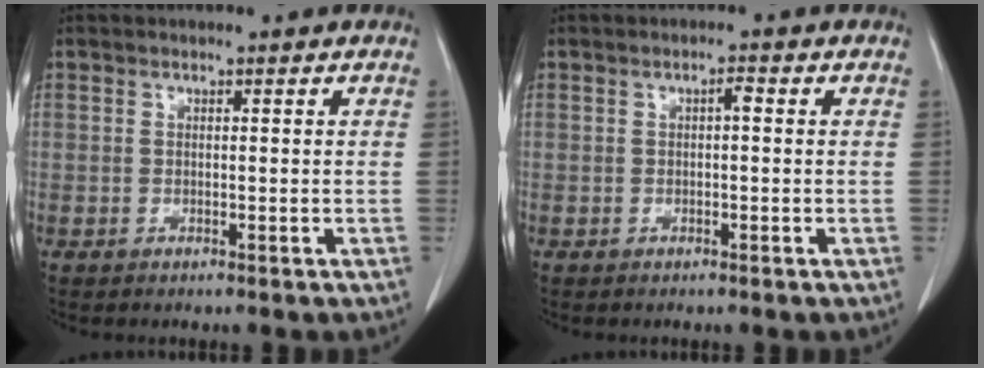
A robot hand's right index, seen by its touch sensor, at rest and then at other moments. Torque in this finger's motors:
{"motor_torque": [0.28, -0.04, 0.00, 0.03]}